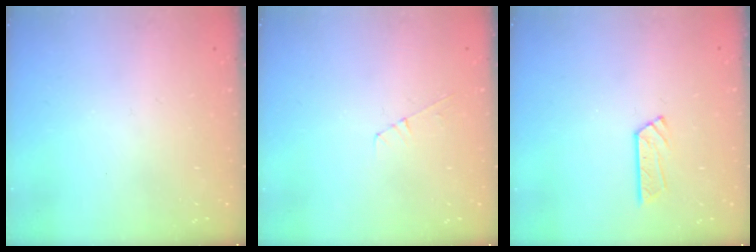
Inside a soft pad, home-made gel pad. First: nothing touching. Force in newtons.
{"total": 5.3, "press": 5.2, "slide": 0.5}
{"total": 6.2, "press": 6.2, "slide": 0.2}